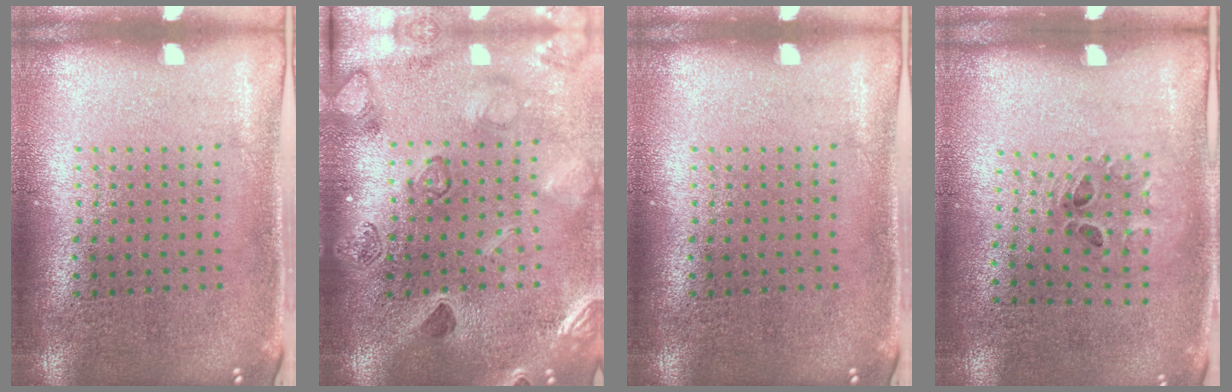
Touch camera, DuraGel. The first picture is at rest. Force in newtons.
{"total": 2.3, "press": 2.3, "slide": 0.2}
{"total": 0.0}
{"total": 1.2, "press": 0.6, "slide": 1.0}